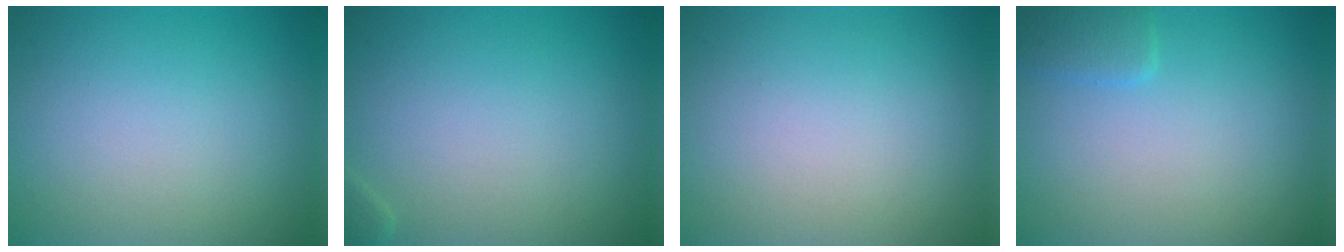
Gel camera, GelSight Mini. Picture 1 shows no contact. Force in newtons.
{"total": 0.6, "press": 0.6, "slide": 0.0}
{"total": 0.0}
{"total": 1.4, "press": 1.4, "slide": 0.1}